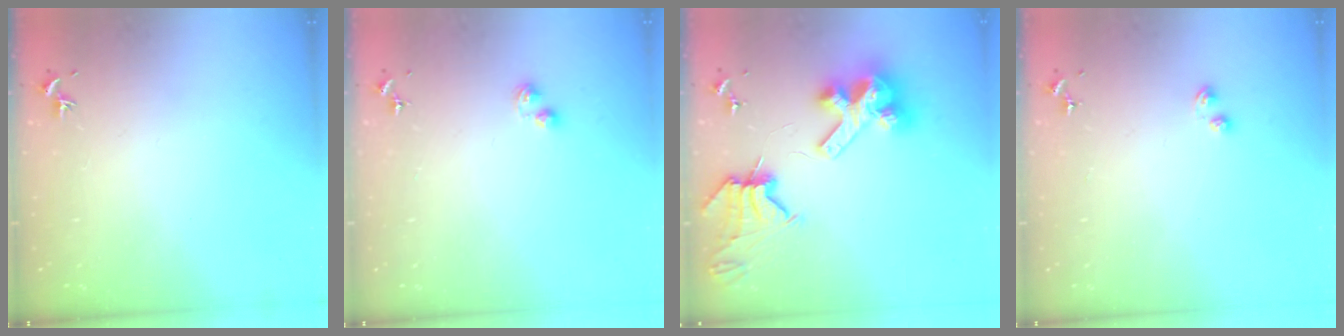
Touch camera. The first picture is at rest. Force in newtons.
{"total": 3.4, "press": 3.4, "slide": 0.4}
{"total": 14.8, "press": 14.7, "slide": 1.7}
{"total": 2.3, "press": 2.2, "slide": 0.5}